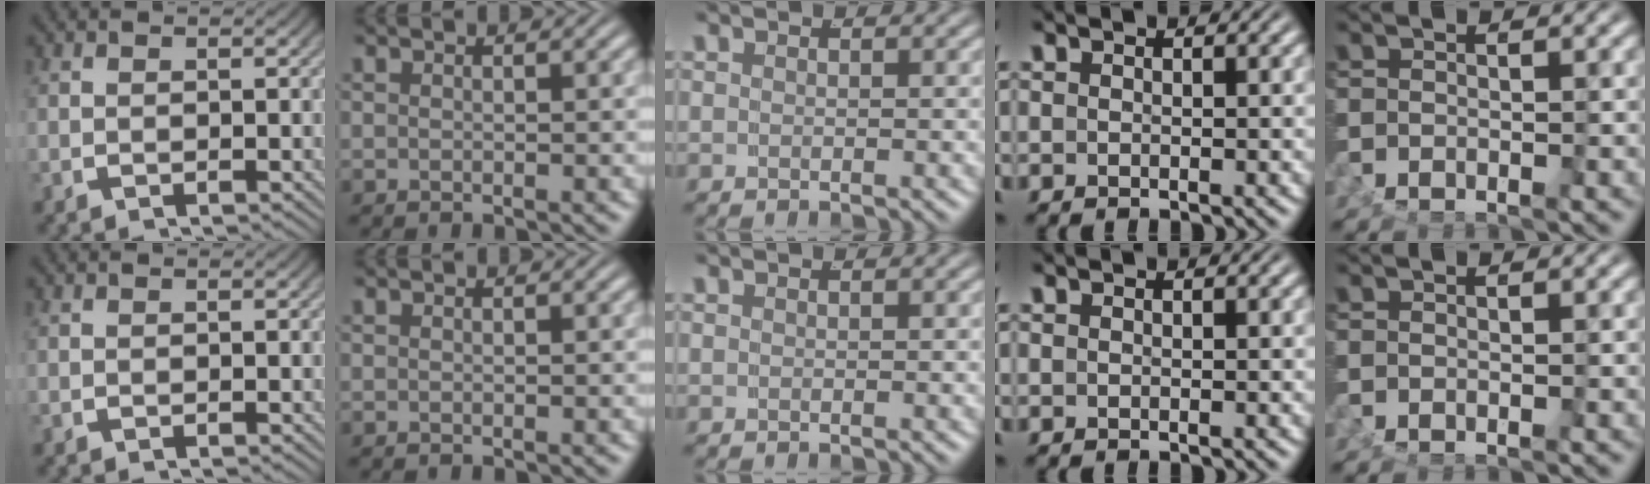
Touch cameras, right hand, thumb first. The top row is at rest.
{}